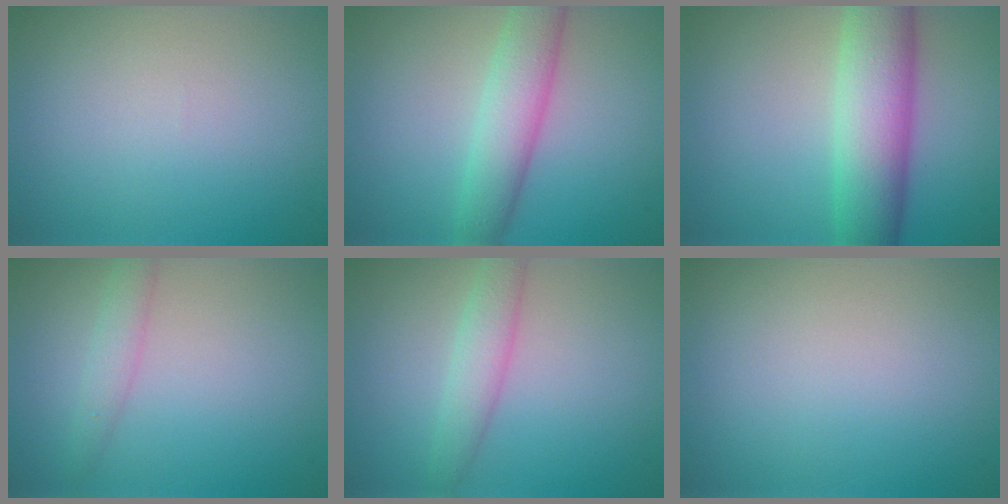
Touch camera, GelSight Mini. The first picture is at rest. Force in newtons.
{"total": 4.6, "press": 4.6, "slide": 0.2}
{"total": 7.9, "press": 7.9, "slide": 0.2}
{"total": 1.8, "press": 1.8, "slide": 0.0}
{"total": 2.7, "press": 2.7, "slide": 0.1}
{"total": 0.0}